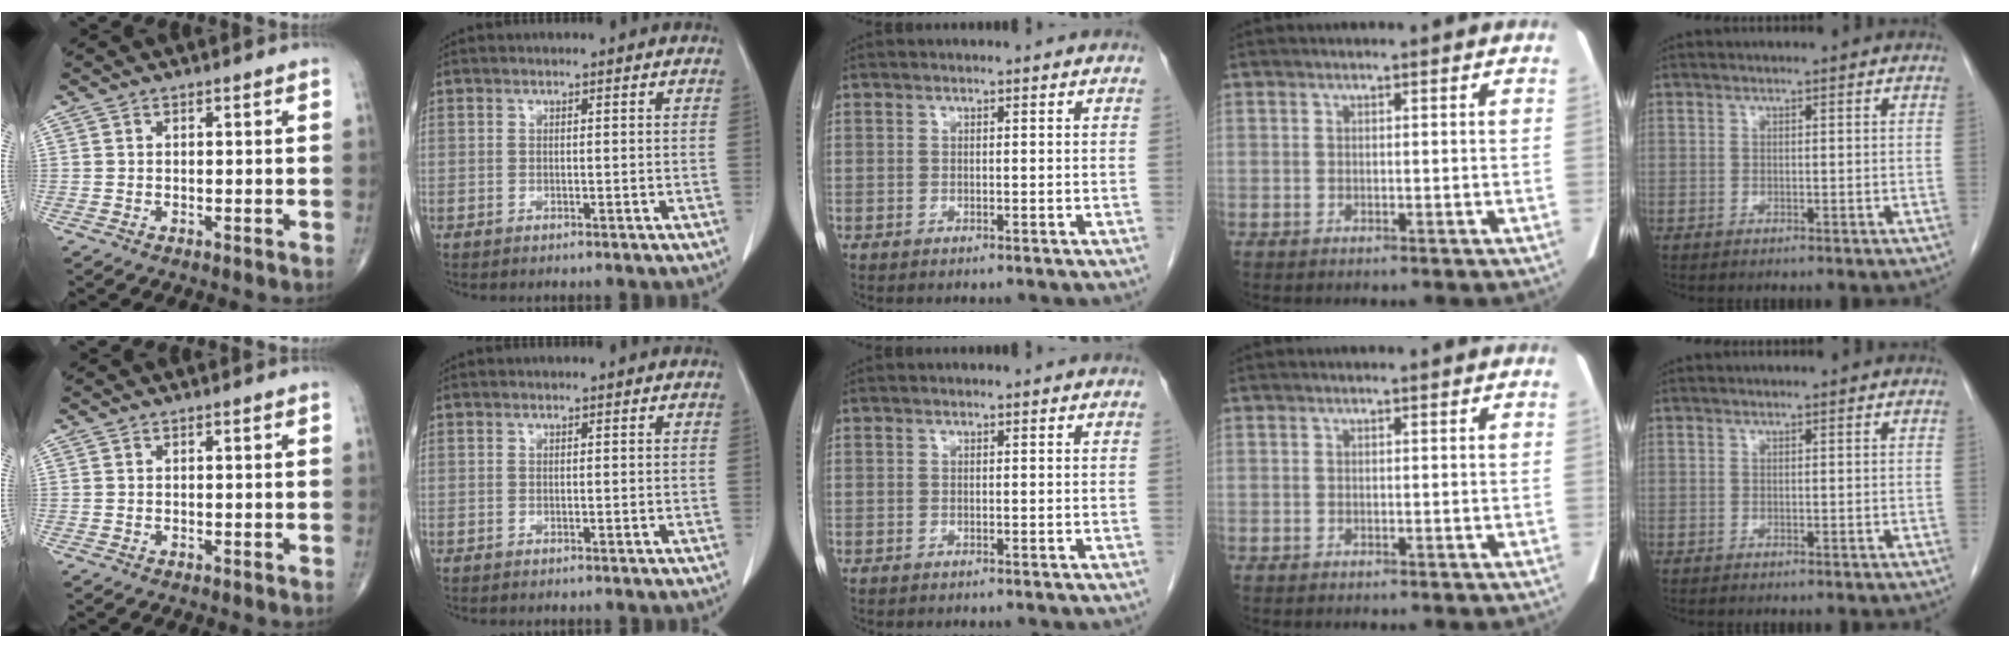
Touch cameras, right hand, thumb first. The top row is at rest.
{}